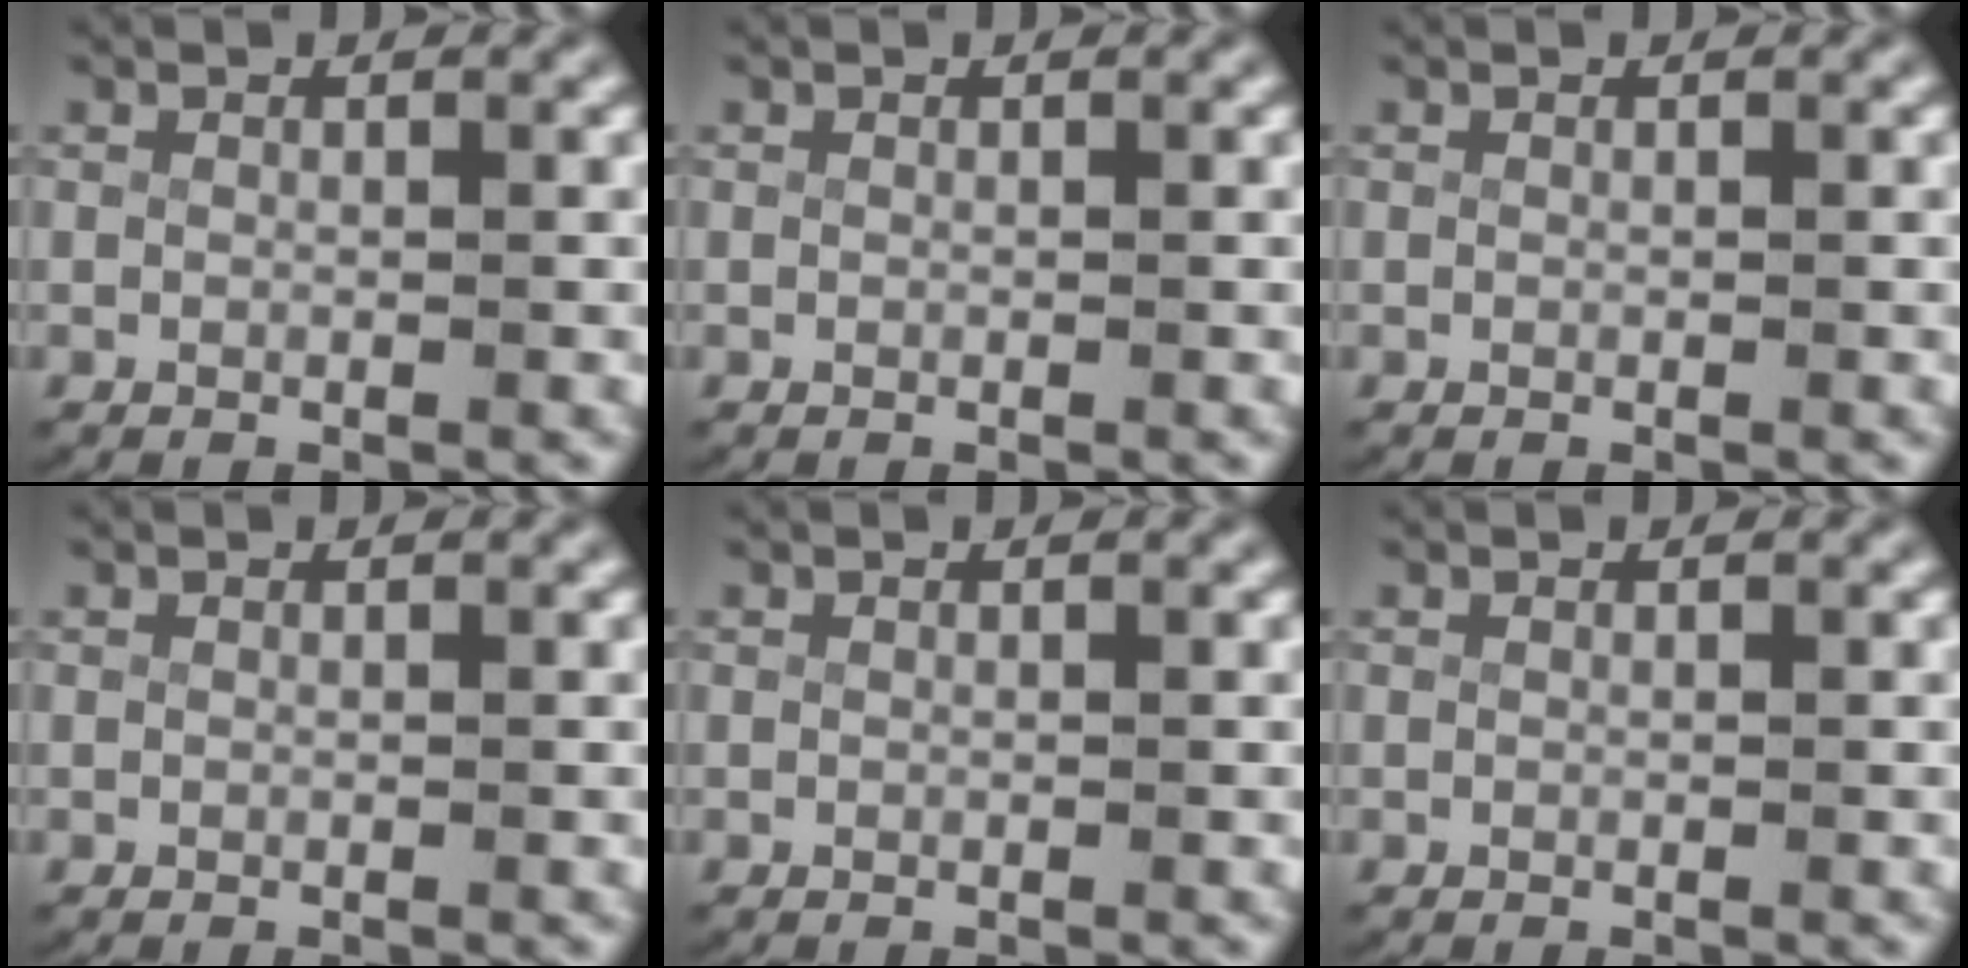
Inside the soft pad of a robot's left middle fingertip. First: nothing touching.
{"total": 0.0}
{"total": 0.0}
{"total": 0.0}
{"total": 0.0}
{"total": 0.0}